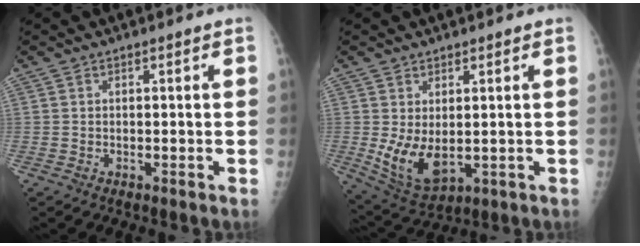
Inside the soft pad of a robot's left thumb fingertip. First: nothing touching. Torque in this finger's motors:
{"motor_torque": [-0.20, 0.67, 0.43, -0.36, 0.24]}